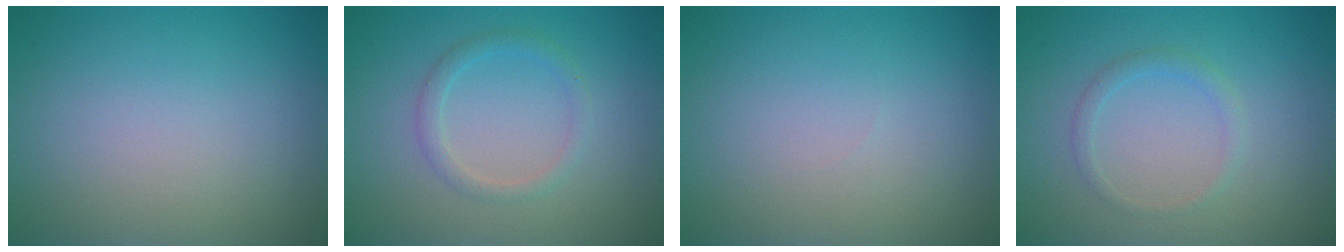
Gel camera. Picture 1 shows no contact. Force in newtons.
{"total": 1.6, "press": 1.6, "slide": 0.0}
{"total": 0.0}
{"total": 1.2, "press": 1.2, "slide": 0.0}